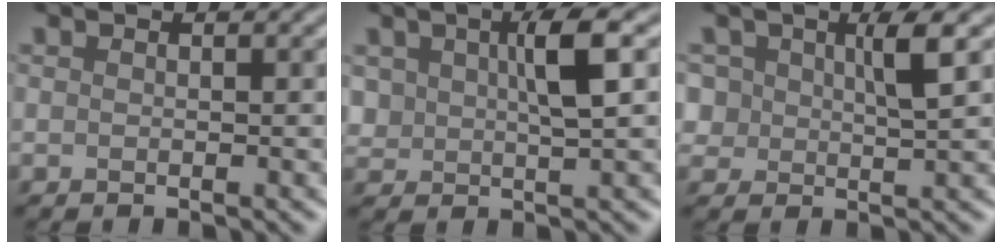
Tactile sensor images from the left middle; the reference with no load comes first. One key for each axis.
{"total": 4.1, "fx": 1.5, "fy": 1.7, "fz": 3.4, "tx": -0.070, "ty": 0.008, "tz": 0.028}
{"total": 3.3, "fx": 1.3, "fy": 1.8, "fz": 2.4, "tx": -0.043, "ty": 0.003, "tz": 0.024}